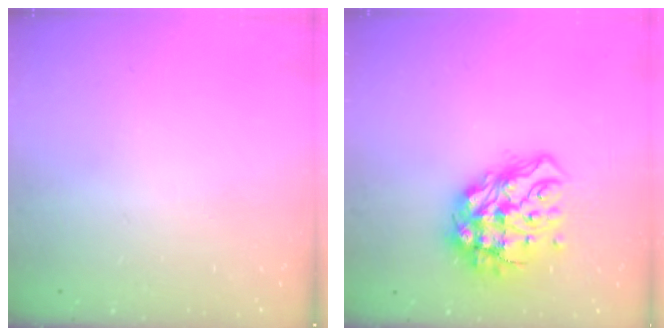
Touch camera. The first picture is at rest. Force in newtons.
{"total": 14.7, "press": 14.7, "slide": 1.3}